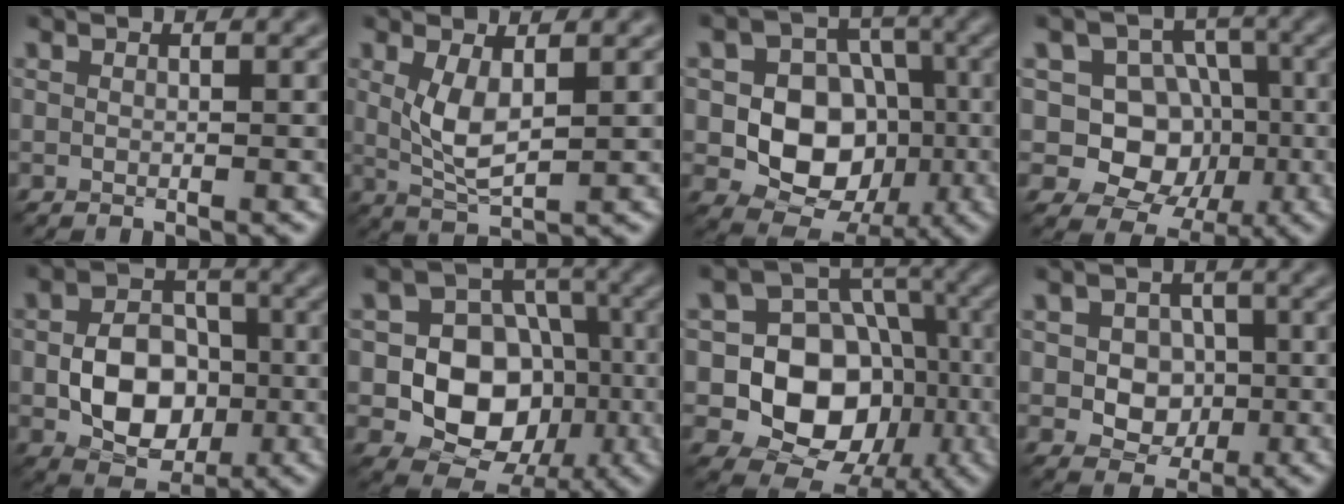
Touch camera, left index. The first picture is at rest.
{"total": 3.6, "force": [0.6, 1.3, 3.3], "torque": [-0.077, -0.006, 0.016]}
{"total": 8.8, "force": [-1.7, 7.0, 5.2], "torque": [-0.066, 0.003, -0.050]}
{"total": 8.7, "force": [-1.2, 7.7, 4.0], "torque": [-0.056, 0.013, -0.049]}
{"total": 7.0, "force": [-1.5, 5.0, 4.7], "torque": [-0.077, 0.002, -0.029]}
{"total": 9.7, "force": [-2.3, 7.6, 5.7], "torque": [-0.086, 0.000, -0.055]}
{"total": 11.4, "force": [-2.4, 9.2, 6.3], "torque": [-0.095, -0.004, -0.068]}
{"total": 4.5, "force": [-0.4, 3.8, 2.5], "torque": [-0.025, 0.008, -0.022]}